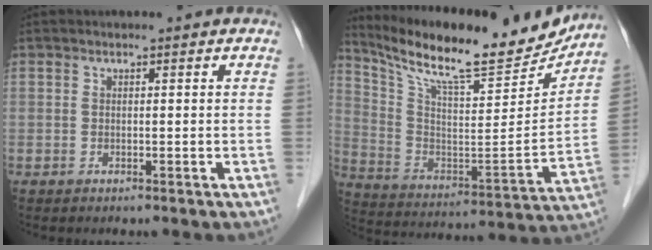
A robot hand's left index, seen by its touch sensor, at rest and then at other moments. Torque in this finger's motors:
{"motor_torque": [-0.78, -0.90, 0.32, 0.09]}